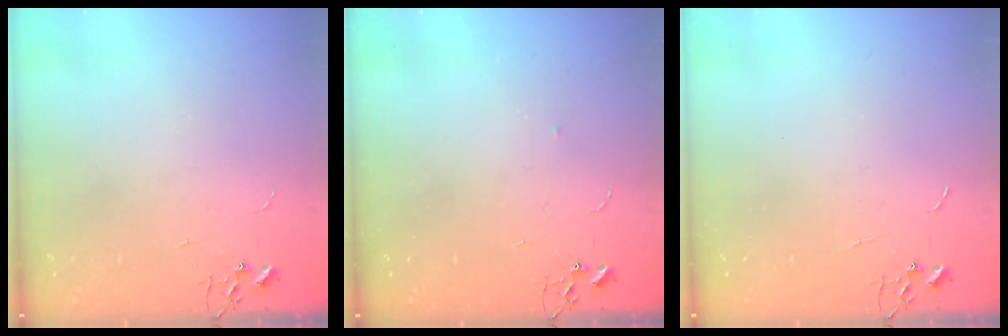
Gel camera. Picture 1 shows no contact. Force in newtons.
{"total": 2.7, "press": 2.7, "slide": 0.4}
{"total": 0.0}